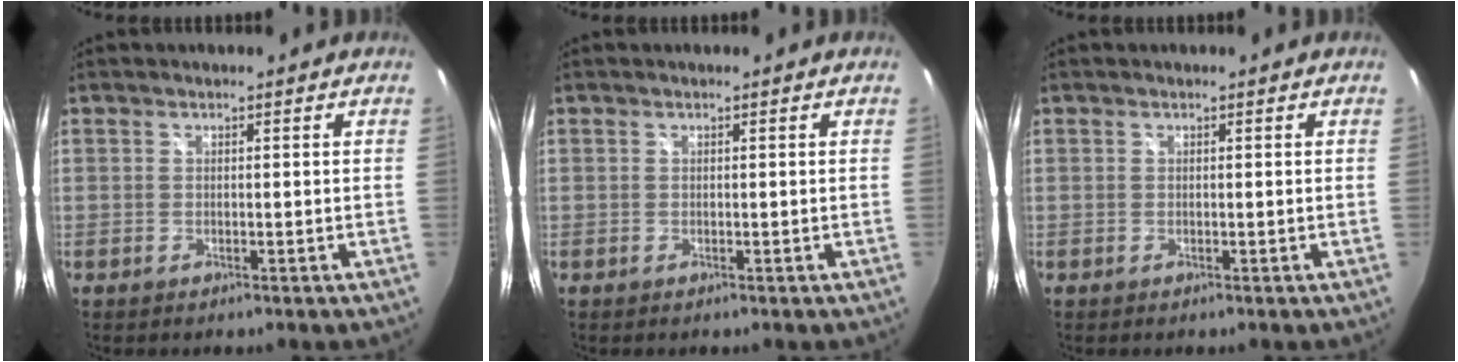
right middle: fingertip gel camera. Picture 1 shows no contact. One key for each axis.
{"total": 0.0}
{"total": 0.0}